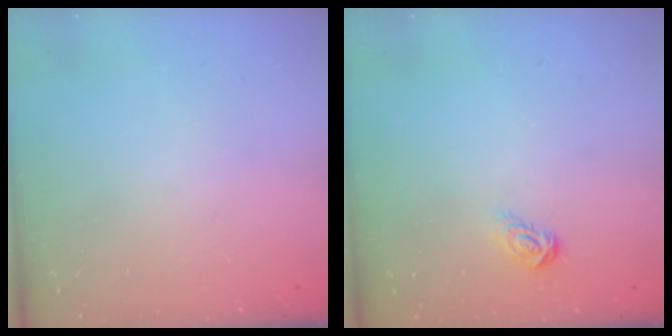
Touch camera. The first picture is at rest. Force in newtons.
{"total": 4.3, "press": 4.3, "slide": 0.5}